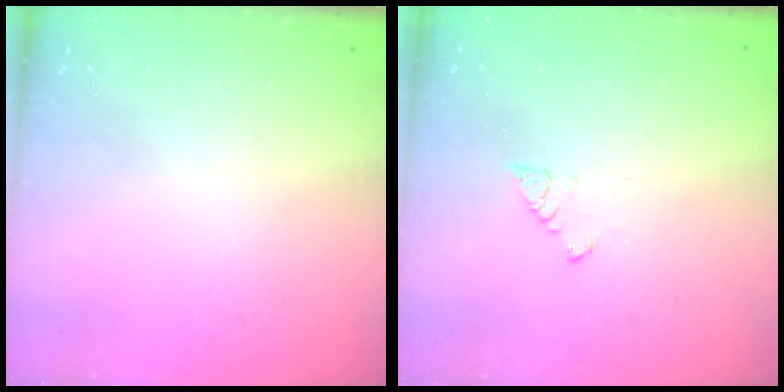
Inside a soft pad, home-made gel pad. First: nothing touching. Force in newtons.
{"total": 4.3, "press": 4.3, "slide": 0.4}